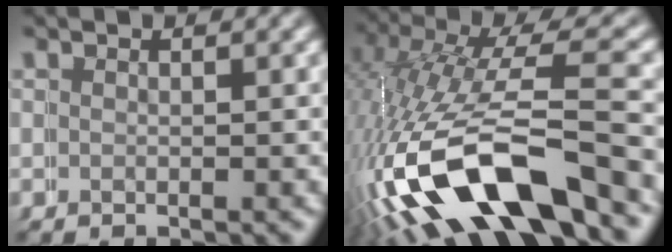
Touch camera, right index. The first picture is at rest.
{"total": 10.3, "force": [-3.6, 4.7, 8.5], "torque": [-0.200, -0.033, -0.030]}